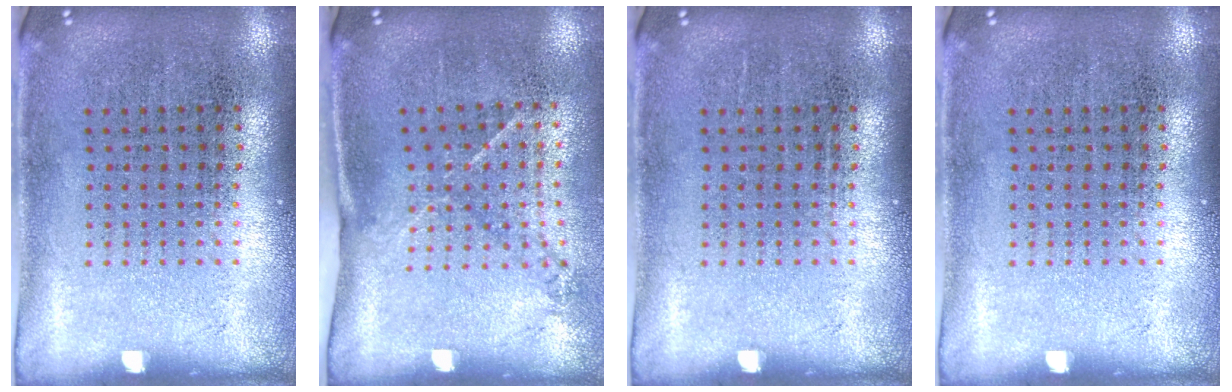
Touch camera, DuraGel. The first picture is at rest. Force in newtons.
{"total": 1.6, "press": 1.0, "slide": 1.3}
{"total": 0.0}
{"total": 0.0}